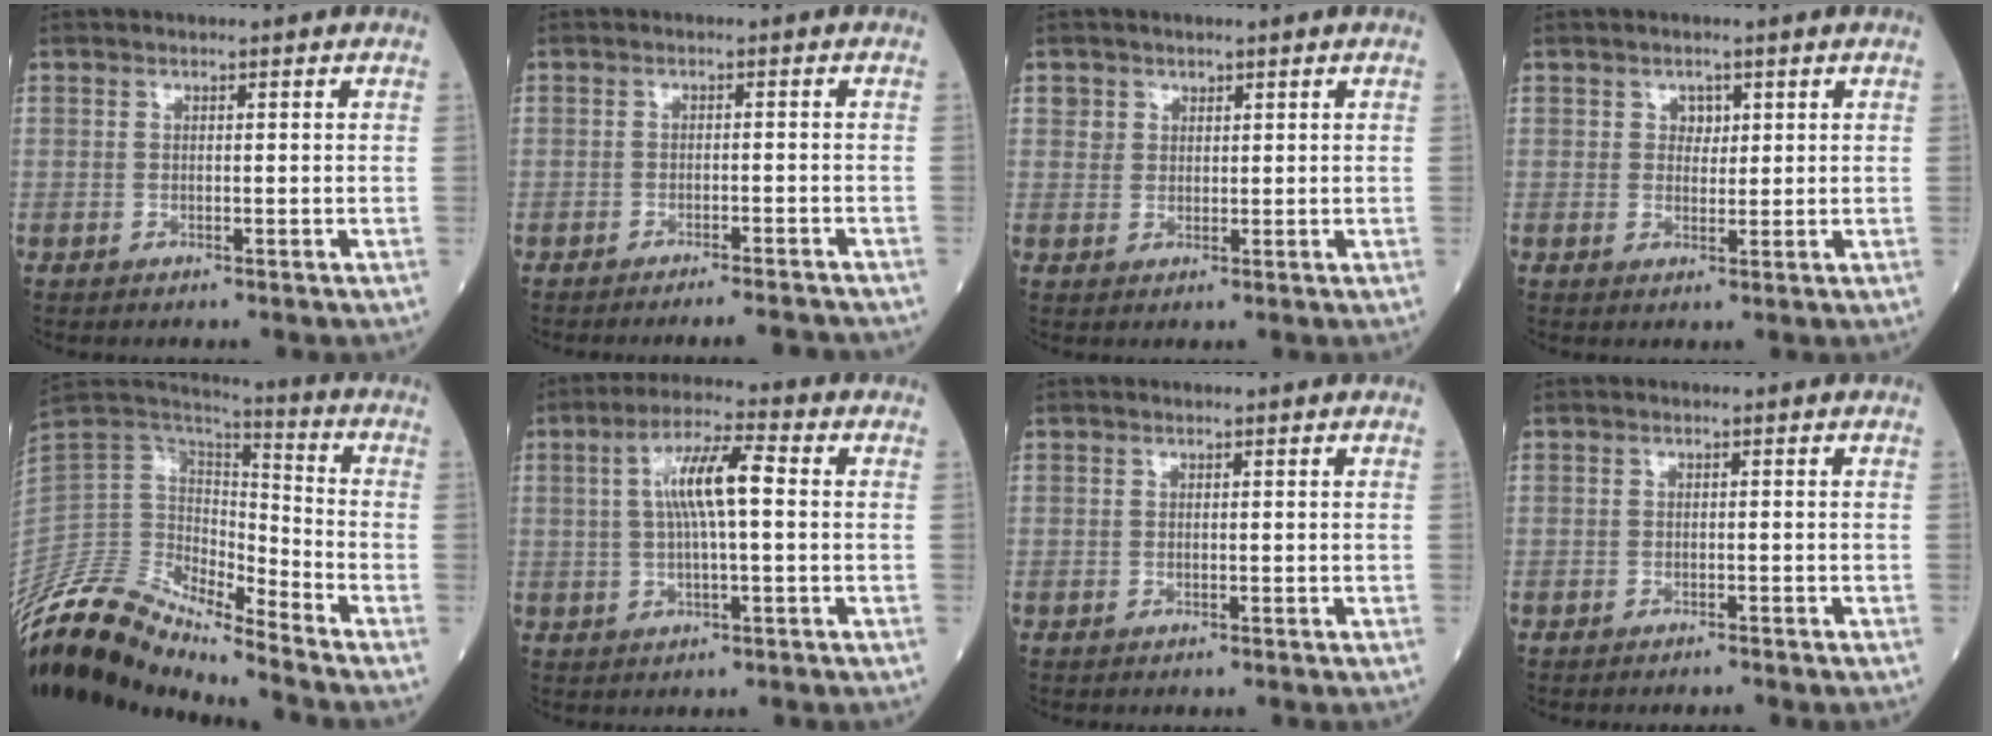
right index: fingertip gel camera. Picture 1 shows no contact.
{"total": 6.0, "force": [-5.8, -0.3, 1.5], "torque": [-0.009, -0.011, -0.077]}
{"total": 2.1, "force": [1.2, 1.8, -0.1], "torque": [0.019, 0.000, 0.011]}
{"total": 2.0, "force": [0.8, 1.4, 1.1], "torque": [-0.010, -0.001, 0.012]}
{"total": 15.9, "force": [-15.1, 2.5, 4.6], "torque": [-0.096, 0.058, -0.287]}
{"total": 8.3, "force": [1.1, 1.2, 8.1], "torque": [-0.155, 0.017, 0.016]}
{"total": 0.0}
{"total": 1.1, "force": [-1.1, -0.1, 0.3], "torque": [-0.009, -0.001, -0.015]}